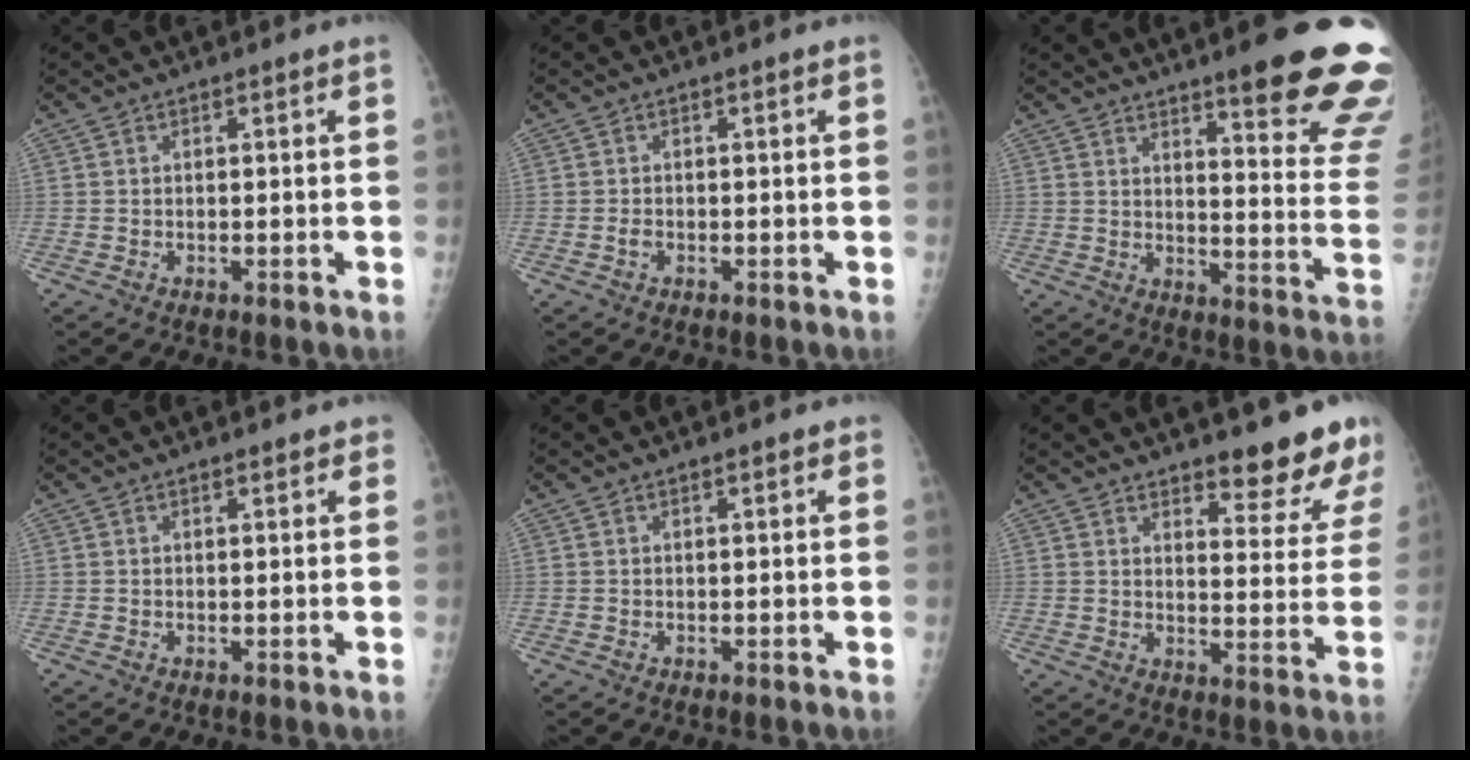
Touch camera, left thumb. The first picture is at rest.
{"total": 1.0, "force": [-0.4, 0.6, 0.7], "torque": [-0.013, 0.000, -0.009]}
{"total": 20.5, "force": [13.8, 3.3, 14.8], "torque": [-0.161, -0.083, 0.176]}
{"total": 1.5, "force": [1.2, 0.7, 0.7], "torque": [-0.001, -0.002, 0.010]}
{"total": 0.8, "force": [0.5, 0.3, 0.5], "torque": [-0.008, -0.001, 0.005]}
{"total": 12.0, "force": [10.0, 3.0, 6.0], "torque": [-0.039, -0.077, 0.124]}